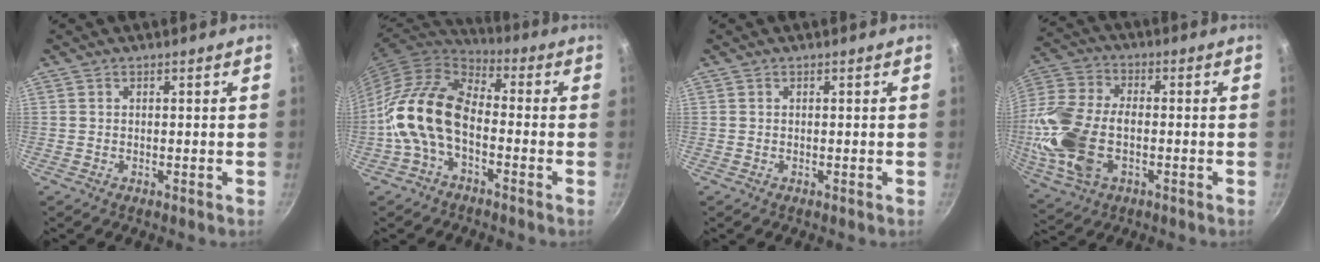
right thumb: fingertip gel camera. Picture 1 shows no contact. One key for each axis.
{"total": 14.4, "fx": -3.9, "fy": 8.5, "fz": 11.0, "tx": -0.195, "ty": 0.044, "tz": -0.093}
{"total": 0.0}
{"total": 17.7, "fx": -2.8, "fy": 10.7, "fz": 13.8, "tx": -0.289, "ty": 0.022, "tz": -0.056}